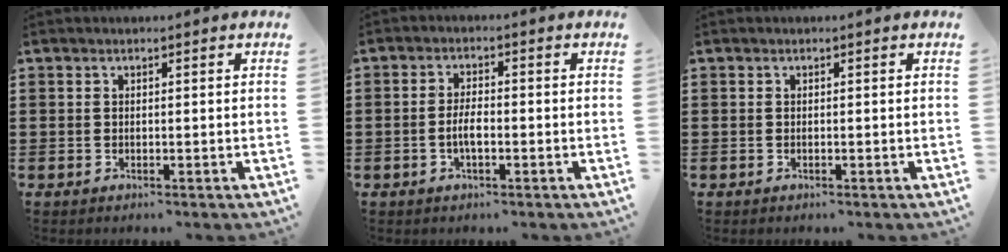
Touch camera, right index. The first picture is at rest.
{"total": 3.2, "force": [-0.9, 0.9, 2.9], "torque": [-0.069, -0.005, -0.021]}
{"total": 0.0}